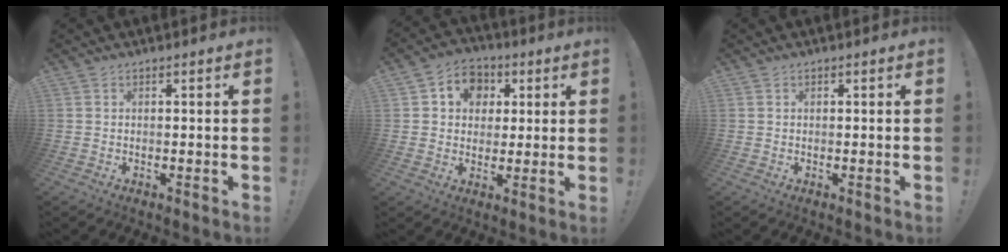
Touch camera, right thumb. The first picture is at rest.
{"total": 9.8, "force": [2.7, 8.6, 3.8], "torque": [-0.050, -0.006, 0.057]}
{"total": 0.0}